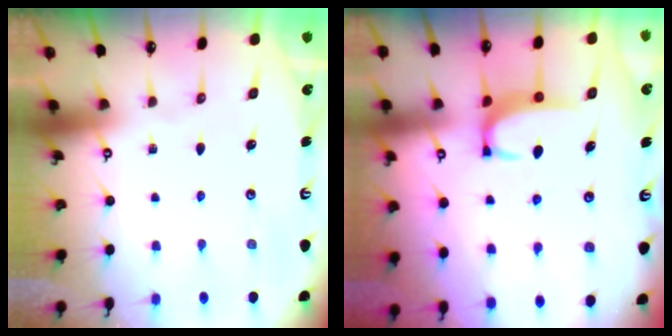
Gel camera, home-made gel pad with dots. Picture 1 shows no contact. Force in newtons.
{"total": 2.8, "press": 2.8, "slide": 0.4}